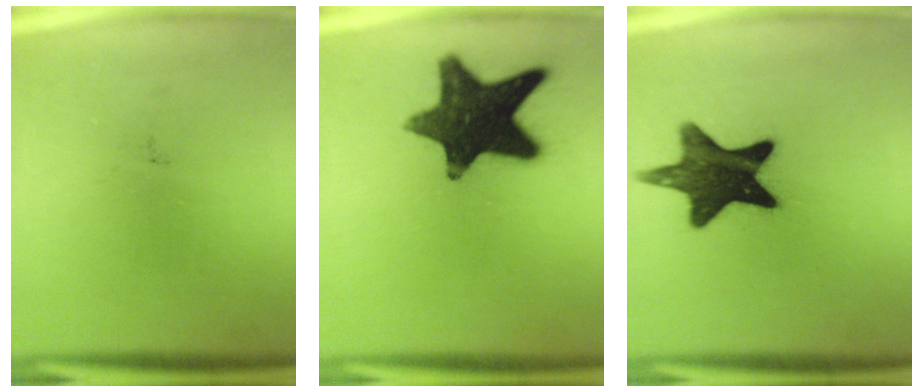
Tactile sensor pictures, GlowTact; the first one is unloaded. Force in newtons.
{"total": 15.5}
{"total": 15.3}